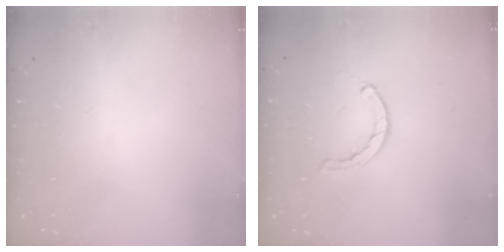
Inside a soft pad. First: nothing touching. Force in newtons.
{"total": 1.6, "press": 1.5, "slide": 0.4}